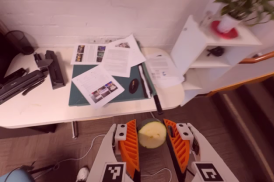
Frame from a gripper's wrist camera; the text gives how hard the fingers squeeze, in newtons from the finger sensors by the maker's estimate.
{"total": 11.4, "left": 11.7, "right": 11.1}